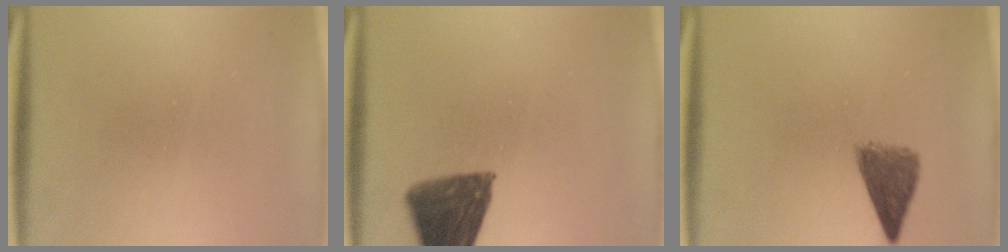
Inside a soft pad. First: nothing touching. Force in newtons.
{"total": 10.7}
{"total": 5.0}